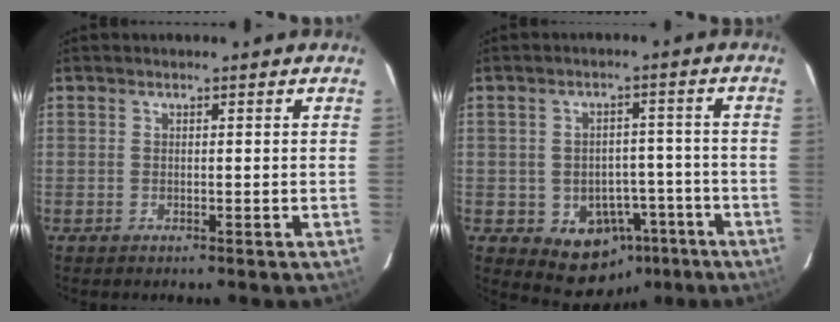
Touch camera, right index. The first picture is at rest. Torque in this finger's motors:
{"motor_torque": [1.12, -1.01, 0.31, 0.01]}